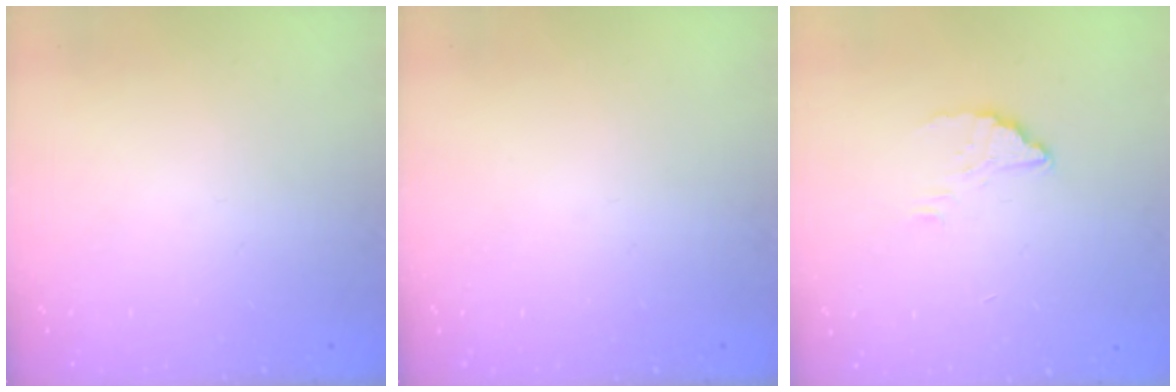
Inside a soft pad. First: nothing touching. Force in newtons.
{"total": 0.0}
{"total": 2.0, "press": 2.0, "slide": 0.1}